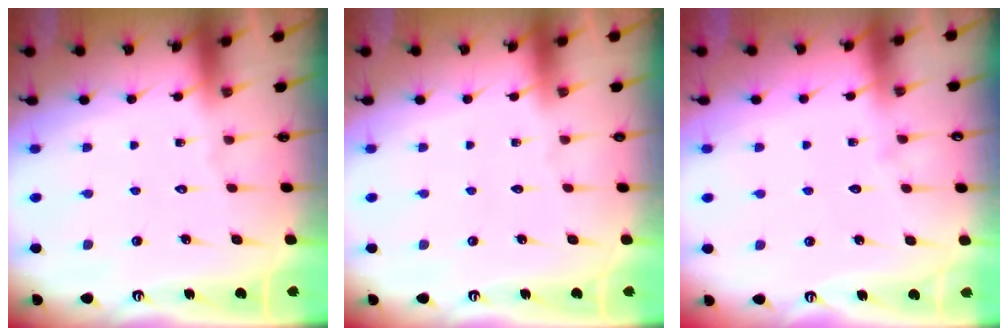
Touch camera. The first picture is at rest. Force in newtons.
{"total": 0.0}
{"total": 2.6, "press": 2.6, "slide": 0.3}